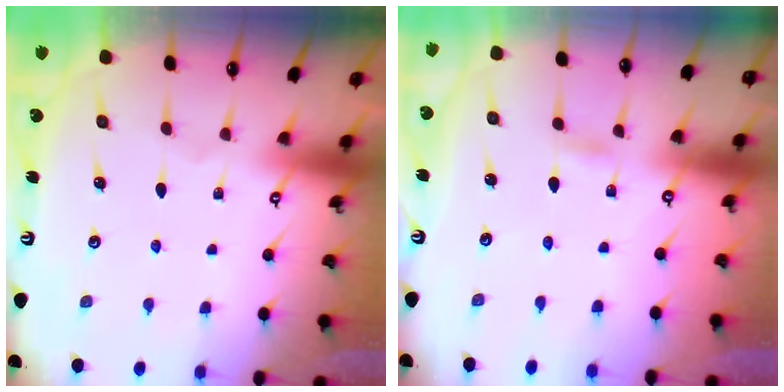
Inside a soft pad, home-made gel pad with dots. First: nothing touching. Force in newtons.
{"total": 1.7, "press": 1.7, "slide": 0.2}